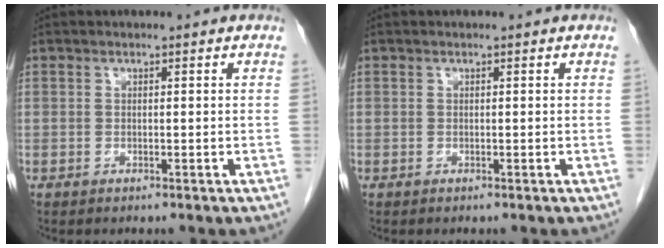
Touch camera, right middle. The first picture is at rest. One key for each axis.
{"total": 0.0}